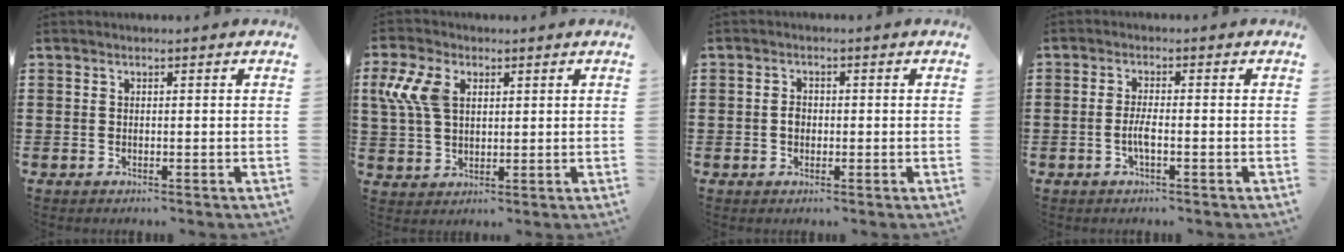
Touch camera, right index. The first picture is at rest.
{"total": 7.4, "force": [2.3, 4.6, 5.4], "torque": [-0.141, 0.006, 0.039]}
{"total": 1.7, "force": [-0.3, 1.3, 1.1], "torque": [-0.023, 0.005, -0.006]}
{"total": 2.8, "force": [-0.9, 0.4, 2.7], "torque": [-0.062, -0.006, -0.021]}